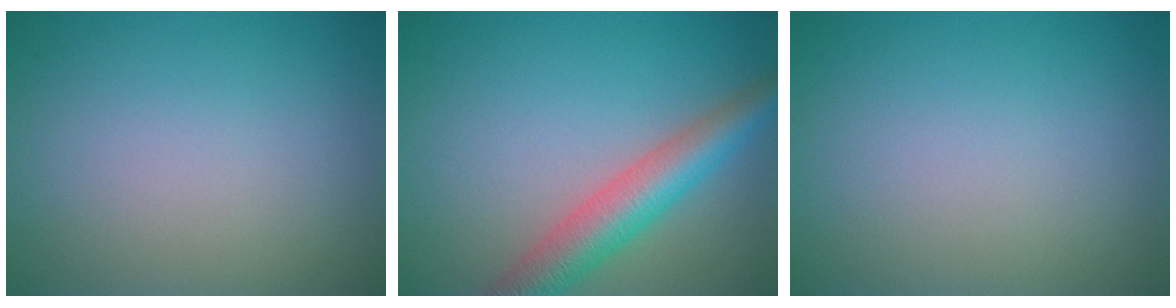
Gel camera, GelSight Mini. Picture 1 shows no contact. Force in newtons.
{"total": 5.3, "press": 5.3, "slide": 0.2}
{"total": 0.0}